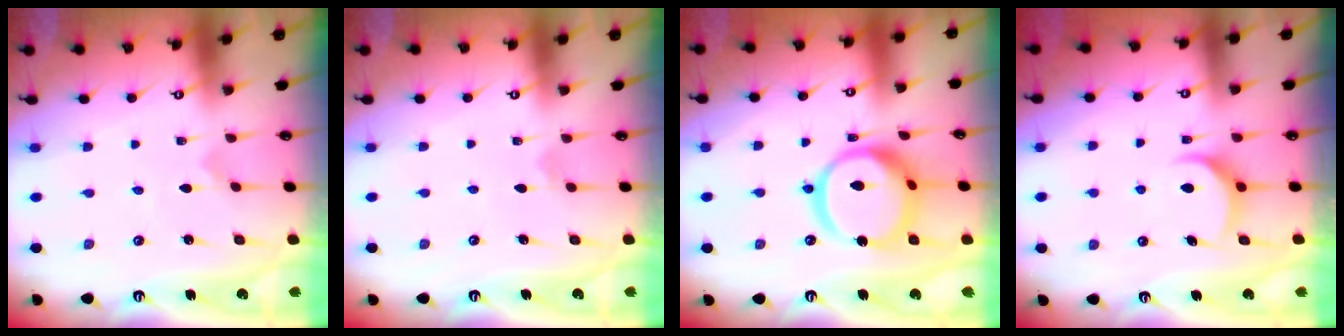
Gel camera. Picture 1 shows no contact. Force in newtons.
{"total": 1.5, "press": 1.5, "slide": 0.4}
{"total": 18.5, "press": 18.4, "slide": 1.9}
{"total": 7.7, "press": 7.7, "slide": 0.5}